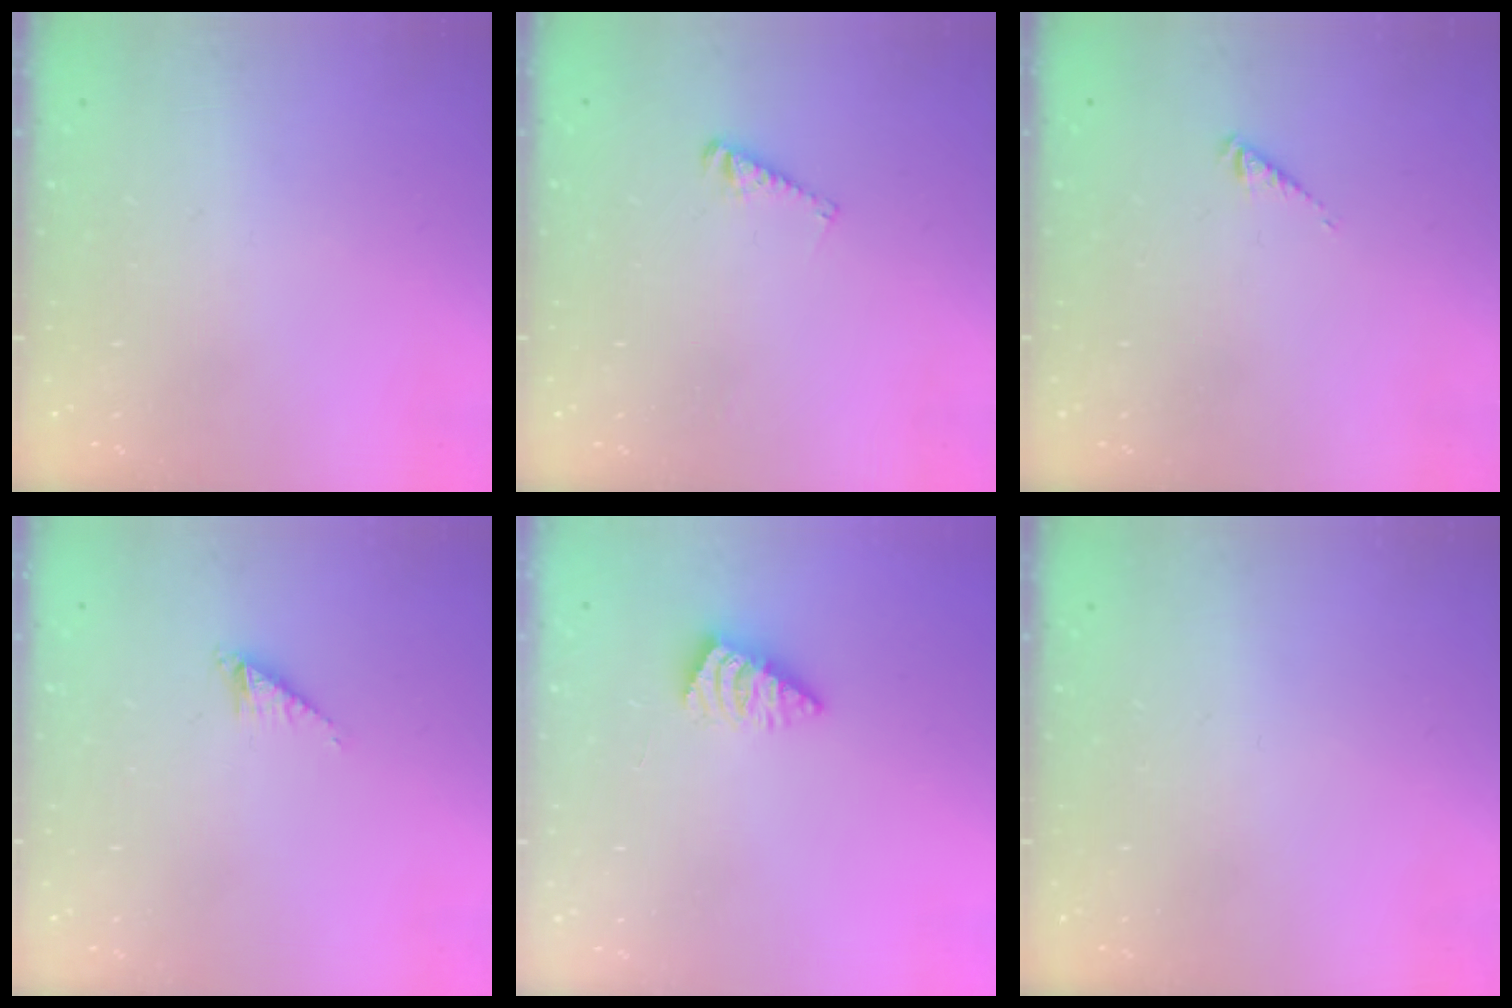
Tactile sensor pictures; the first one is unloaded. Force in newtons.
{"total": 3.9, "press": 3.8, "slide": 0.4}
{"total": 1.1, "press": 1.0, "slide": 0.2}
{"total": 2.2, "press": 2.2, "slide": 0.3}
{"total": 2.6, "press": 2.6, "slide": 0.4}
{"total": 0.0}